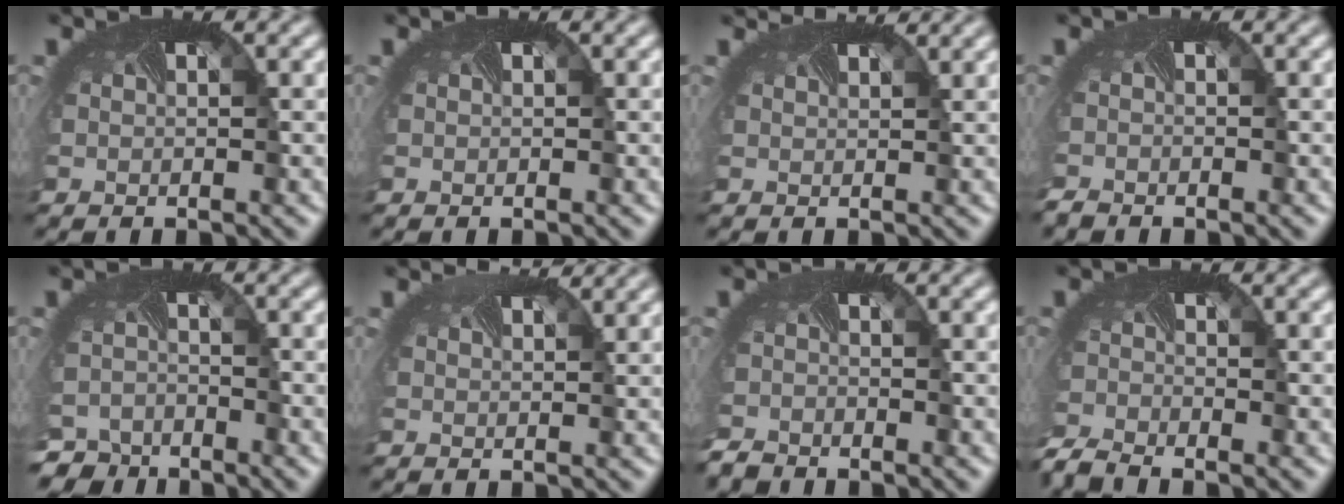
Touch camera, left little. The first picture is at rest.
{"total": 0.0}
{"total": 1.7, "force": [1.7, -0.1, 0.1], "torque": [-0.005, 0.002, 0.023]}
{"total": 1.4, "force": [-1.3, 0.0, -0.4], "torque": [-0.003, -0.010, -0.030]}
{"total": 5.2, "force": [-4.7, 2.1, 0.5], "torque": [-0.014, -0.028, -0.076]}
{"total": 1.6, "force": [1.5, -0.1, 0.3], "torque": [-0.006, 0.001, 0.022]}
{"total": 2.2, "force": [-2.2, 0.2, -0.4], "torque": [-0.004, -0.019, -0.048]}
{"total": 3.3, "force": [-3.3, 0.2, 0.6], "torque": [-0.023, -0.025, -0.072]}